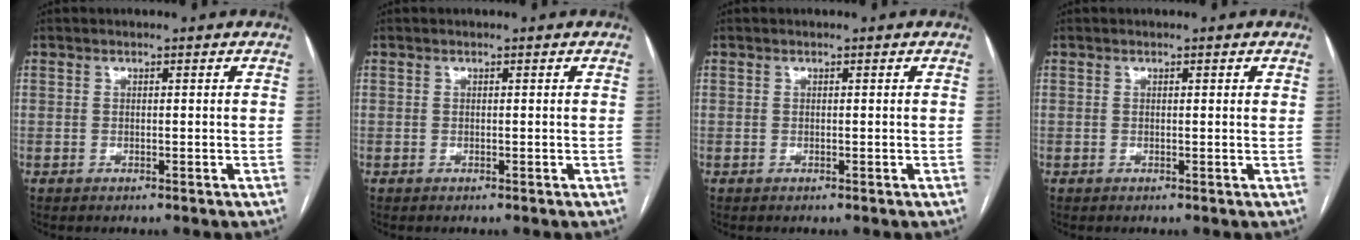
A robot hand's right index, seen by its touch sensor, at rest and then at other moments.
{"total": 0.0}
{"total": 0.0}
{"total": 0.5, "force": [0.3, 0.1, 0.5], "torque": [-0.008, 0.001, 0.002]}